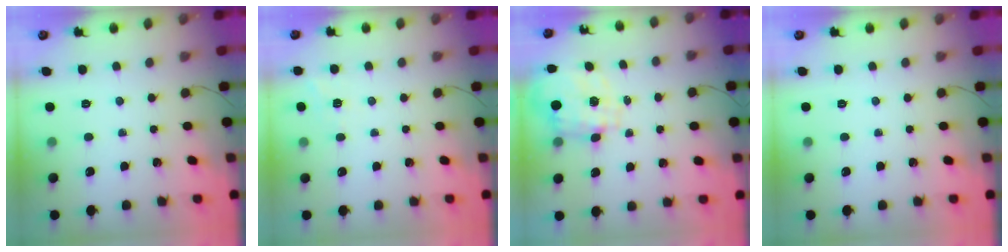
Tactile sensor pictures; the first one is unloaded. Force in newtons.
{"total": 7.0, "press": 6.8, "slide": 1.7}
{"total": 3.7, "press": 3.5, "slide": 1.3}
{"total": 0.0}